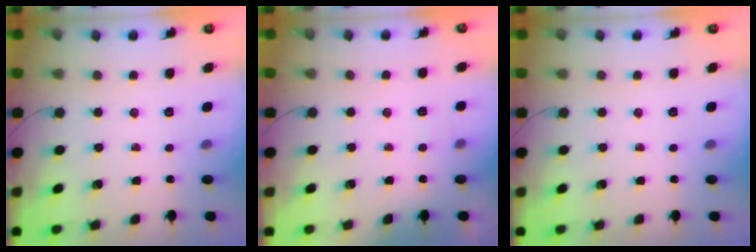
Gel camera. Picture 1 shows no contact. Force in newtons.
{"total": 4.0, "press": 3.8, "slide": 1.1}
{"total": 0.0}